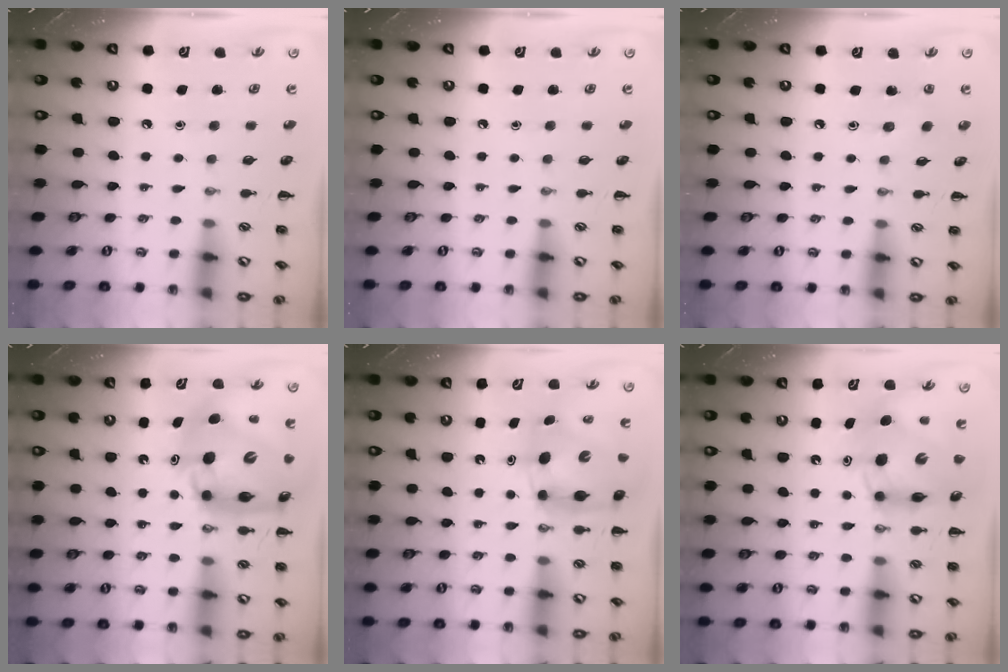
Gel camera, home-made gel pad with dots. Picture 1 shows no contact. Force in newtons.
{"total": 0.0}
{"total": 3.0, "press": 2.8, "slide": 1.0}
{"total": 12.3, "press": 12.0, "slide": 2.6}
{"total": 7.0, "press": 6.8, "slide": 1.8}
{"total": 9.3, "press": 8.9, "slide": 2.6}